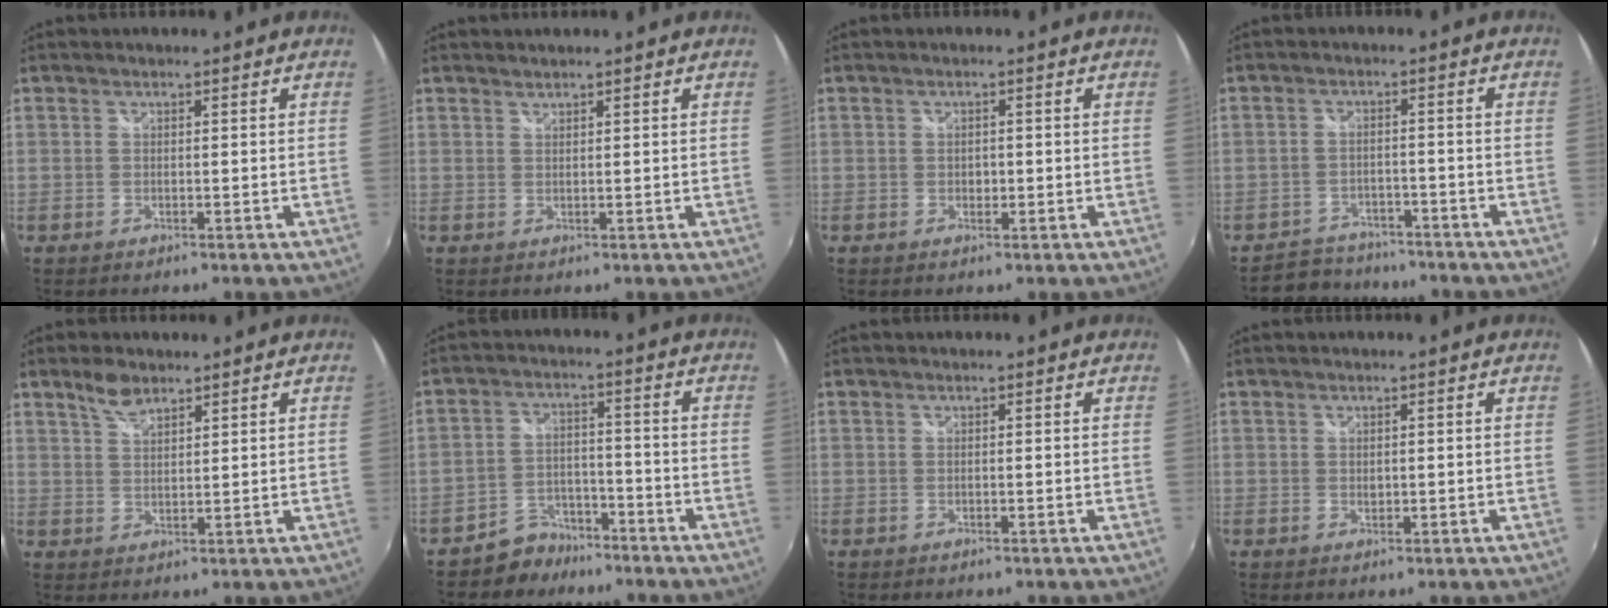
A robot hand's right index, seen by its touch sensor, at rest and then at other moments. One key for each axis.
{"total": 0.8, "fx": 0.8, "fy": 0.1, "fz": 0.1, "tx": 0.000, "ty": 0.001, "tz": 0.015}
{"total": 1.2, "fx": -0.2, "fy": 1.0, "fz": 0.5, "tx": -0.007, "ty": -0.001, "tz": -0.003}
{"total": 6.2, "fx": -5.3, "fy": 3.2, "fz": 0.3, "tx": -0.027, "ty": 0.011, "tz": -0.086}
{"total": 4.2, "fx": 3.2, "fy": 1.6, "fz": 2.1, "tx": -0.038, "ty": 0.005, "tz": 0.061}
{"total": 6.3, "fx": -5.1, "fy": 3.6, "fz": 0.5, "tx": -0.021, "ty": 0.021, "tz": -0.084}
{"total": 0.0}
{"total": 0.6, "fx": 0.2, "fy": 0.5, "fz": 0.2, "tx": -0.002, "ty": -0.001, "tz": 0.003}